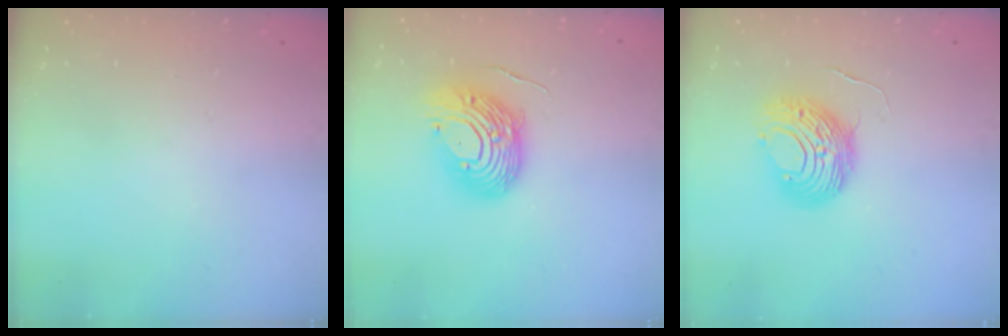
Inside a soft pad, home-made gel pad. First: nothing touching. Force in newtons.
{"total": 14.3, "press": 14.2, "slide": 1.4}
{"total": 10.3, "press": 10.3, "slide": 0.7}